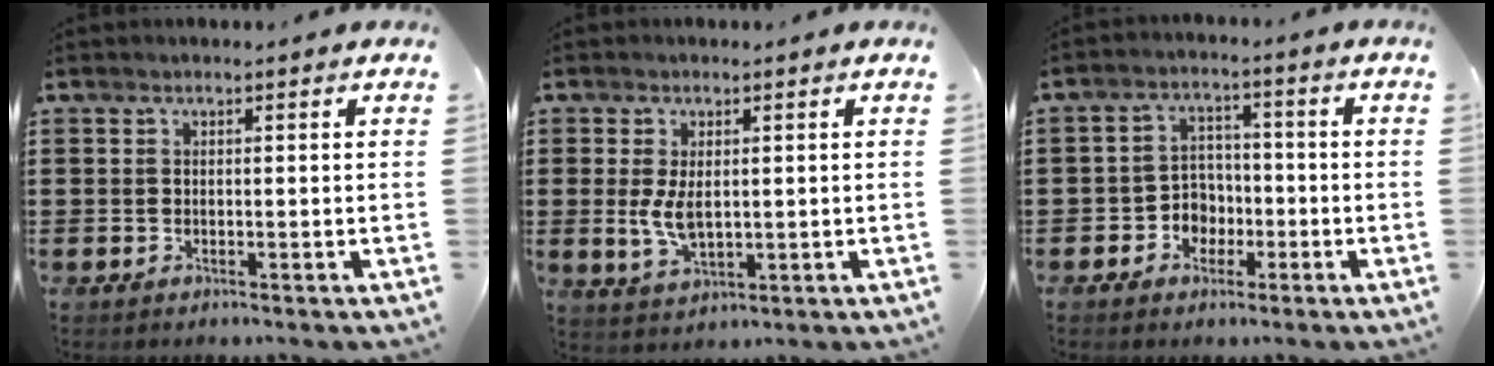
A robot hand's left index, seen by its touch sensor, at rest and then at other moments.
{"total": 4.7, "force": [0.1, 2.4, 4.1], "torque": [-0.092, 0.001, -0.002]}
{"total": 4.4, "force": [-2.1, 3.6, 1.4], "torque": [-0.037, 0.011, -0.044]}